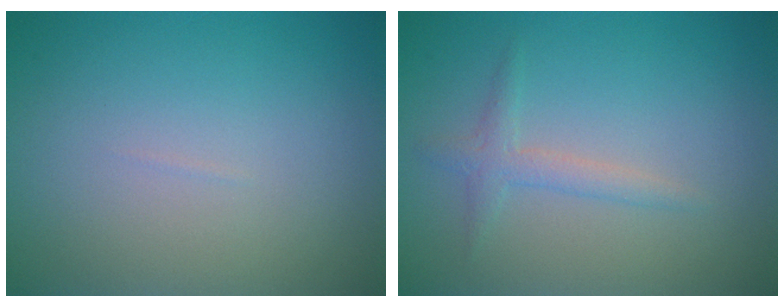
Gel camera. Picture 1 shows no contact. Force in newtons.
{"total": 1.7, "press": 1.7, "slide": 0.1}